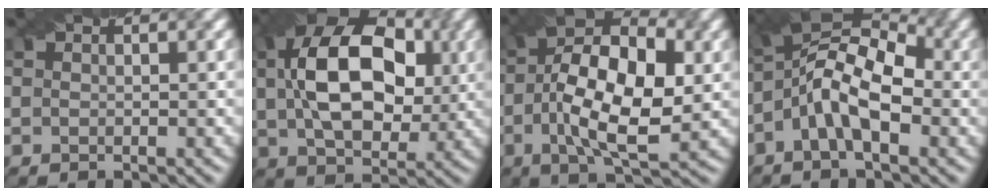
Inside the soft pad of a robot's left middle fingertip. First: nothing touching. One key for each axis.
{"total": 13.1, "fx": 2.0, "fy": 8.0, "fz": 10.1, "tx": -0.179, "ty": 0.012, "tz": 0.036}
{"total": 11.6, "fx": -0.8, "fy": 5.2, "fz": 10.4, "tx": -0.188, "ty": 0.008, "tz": -0.018}
{"total": 8.0, "fx": -1.3, "fy": 3.6, "fz": 7.1, "tx": -0.128, "ty": 0.030, "tz": -0.038}